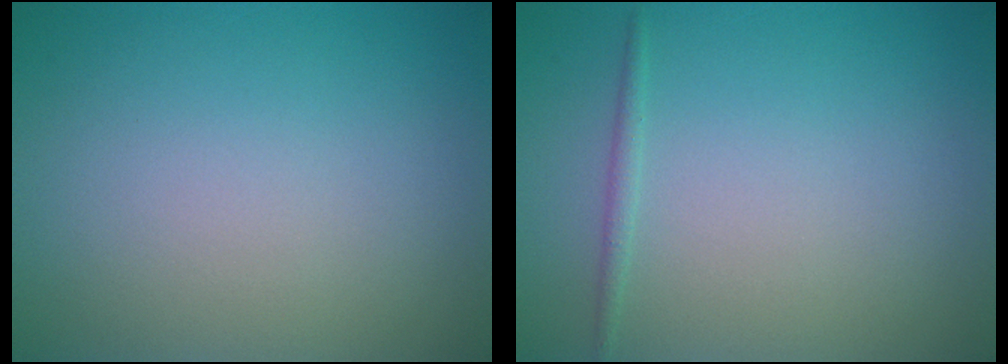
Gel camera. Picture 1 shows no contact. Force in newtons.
{"total": 0.8, "press": 0.8, "slide": 0.0}